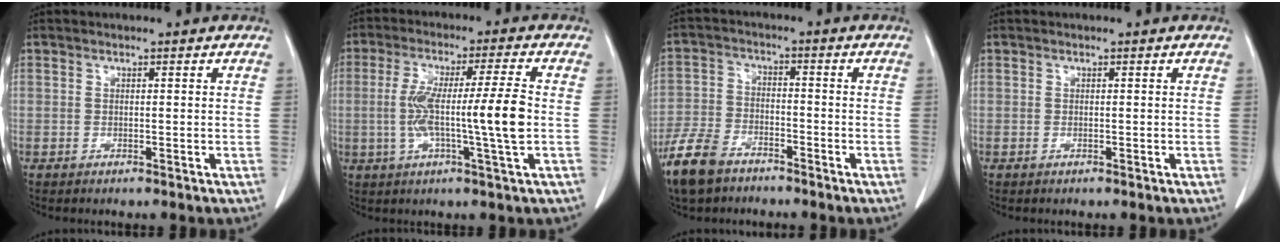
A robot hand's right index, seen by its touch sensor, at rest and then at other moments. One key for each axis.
{"total": 11.6, "fx": -0.9, "fy": -0.5, "fz": 11.6, "tx": -0.215, "ty": 0.005, "tz": -0.019}
{"total": 8.4, "fx": -6.2, "fy": 4.1, "fz": 3.9, "tx": -0.097, "ty": -0.010, "tz": -0.121}
{"total": 0.0}